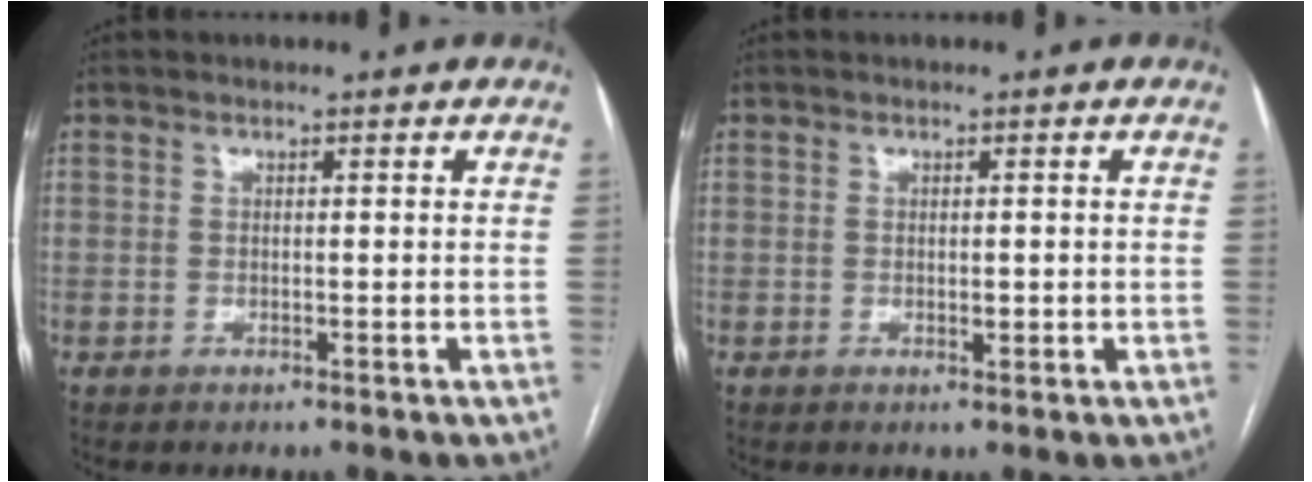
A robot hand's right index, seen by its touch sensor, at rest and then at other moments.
{"total": 1.2, "force": [0.0, 0.7, 1.0], "torque": [-0.012, -0.001, 0.001]}